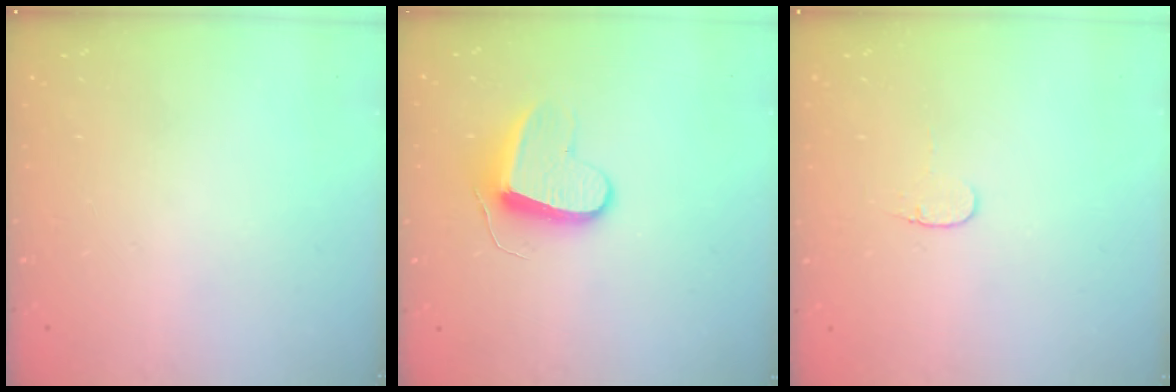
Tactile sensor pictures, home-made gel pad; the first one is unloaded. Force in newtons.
{"total": 10.9, "press": 10.9, "slide": 0.7}
{"total": 3.4, "press": 3.4, "slide": 0.4}